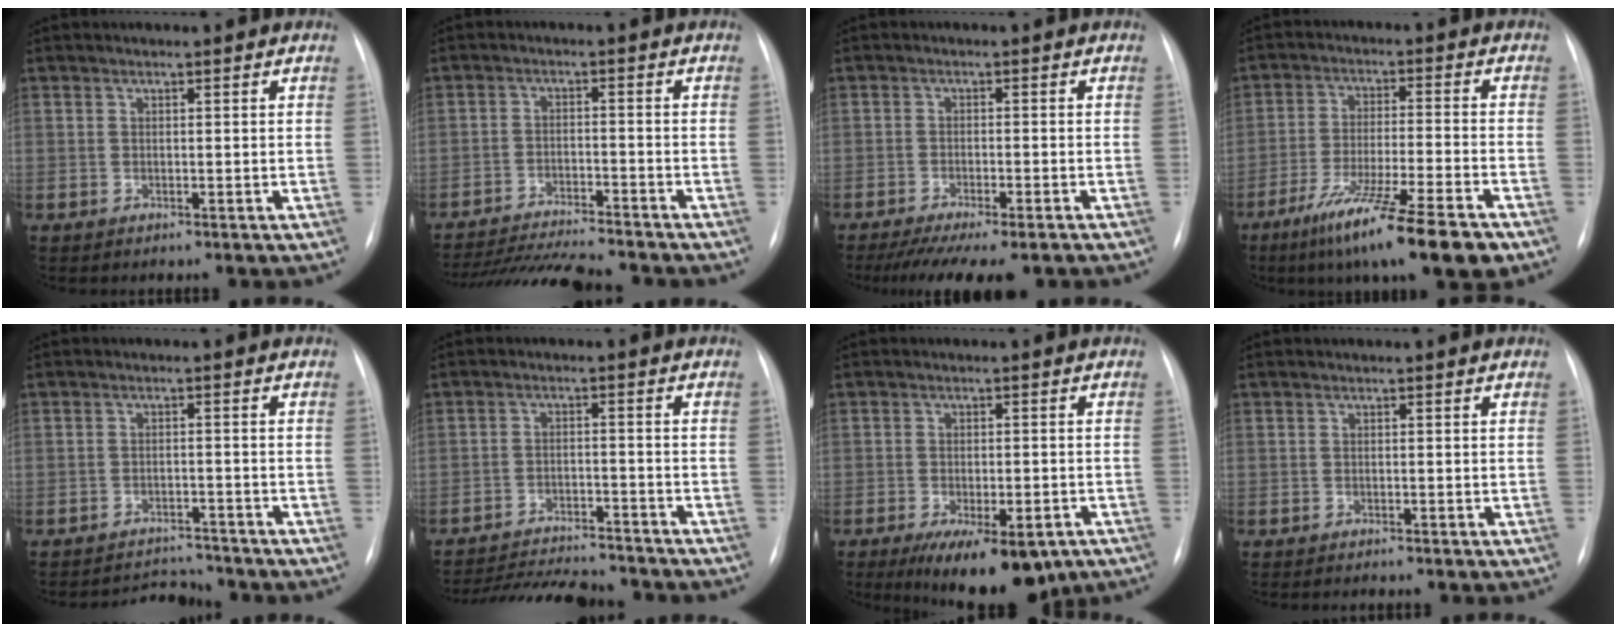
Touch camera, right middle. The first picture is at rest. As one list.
[{"total": 14.1, "force": [-13.1, 0.9, 5.3], "torque": [-0.087, -0.019, -0.198]}, {"total": 11.6, "force": [-9.4, 2.3, 6.5], "torque": [-0.093, -0.014, -0.135]}, {"total": 15.4, "force": [-10.2, 0.5, 11.5], "torque": [-0.181, -0.044, -0.170]}, {"total": 4.5, "force": [-4.4, 0.6, -0.7], "torque": [0.009, 0.003, -0.068]}, {"total": 14.5, "force": [-13.5, 2.3, 4.7], "torque": [-0.084, -0.006, -0.194]}, {"total": 12.4, "force": [-7.9, 4.9, 8.2], "torque": [-0.107, -0.007, -0.111]}, {"total": 1.7, "force": [-1.5, 0.2, 0.8], "torque": [-0.011, -0.004, -0.016]}]